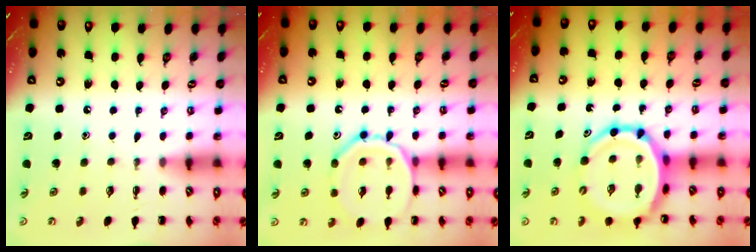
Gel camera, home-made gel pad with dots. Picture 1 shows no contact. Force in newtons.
{"total": 13.8, "press": 13.8, "slide": 0.6}
{"total": 14.1, "press": 13.5, "slide": 4.0}